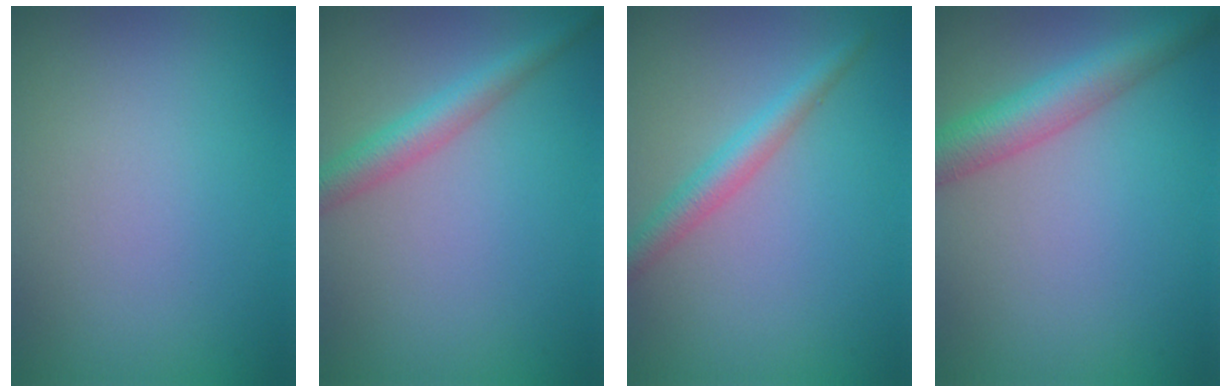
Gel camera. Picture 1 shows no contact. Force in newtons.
{"total": 3.3, "press": 3.3, "slide": 0.1}
{"total": 2.8, "press": 2.8, "slide": 0.0}
{"total": 5.1, "press": 5.1, "slide": 0.2}